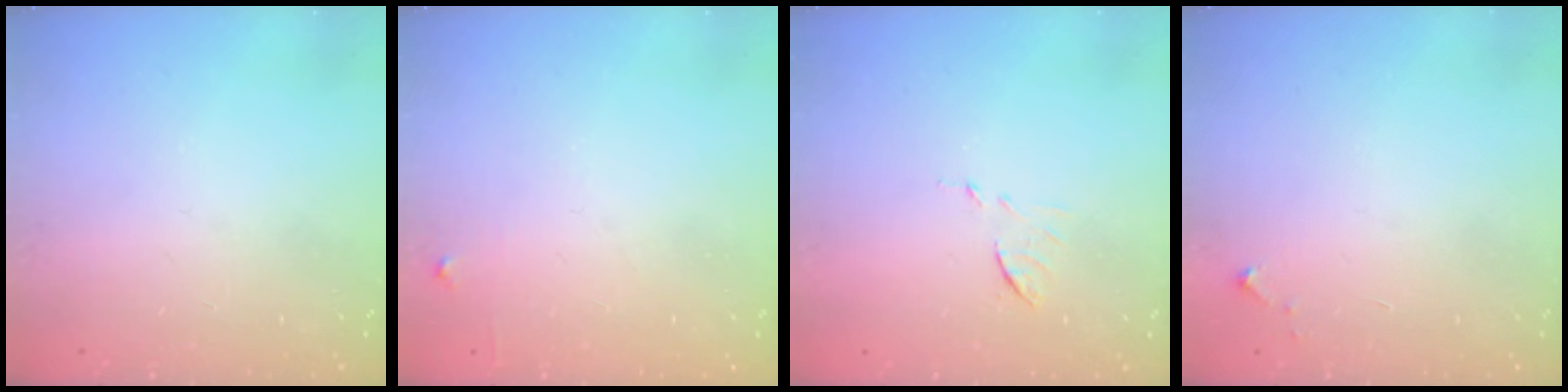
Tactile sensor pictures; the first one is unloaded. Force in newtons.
{"total": 4.8, "press": 4.8, "slide": 0.7}
{"total": 6.2, "press": 6.2, "slide": 0.2}
{"total": 2.6, "press": 2.6, "slide": 0.4}